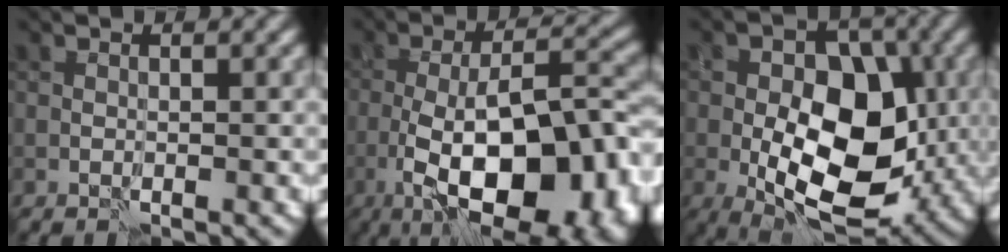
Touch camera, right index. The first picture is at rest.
{"total": 15.0, "force": [-4.9, 6.2, 12.8], "torque": [-0.164, 0.004, -0.070]}
{"total": 11.5, "force": [-1.6, 6.9, 9.1], "torque": [-0.139, -0.001, -0.035]}